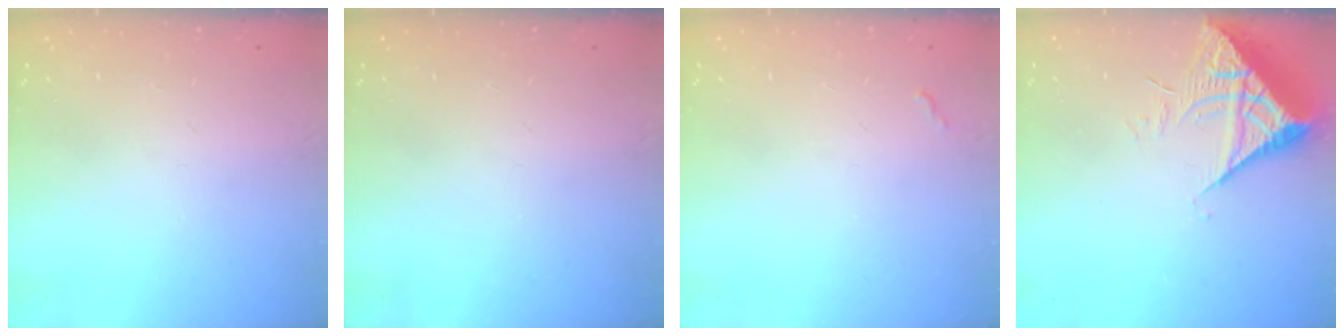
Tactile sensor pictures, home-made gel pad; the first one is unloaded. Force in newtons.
{"total": 0.0}
{"total": 2.8, "press": 2.8, "slide": 0.4}
{"total": 8.0, "press": 8.0, "slide": 0.8}